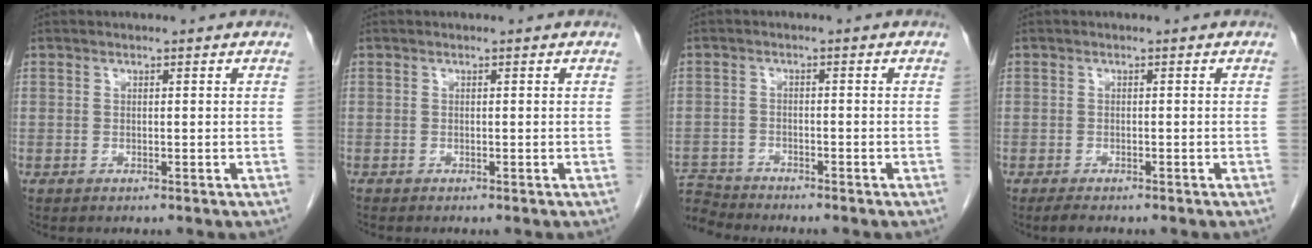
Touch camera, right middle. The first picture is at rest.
{"total": 0.0}
{"total": 5.4, "force": [-5.4, 0.1, -0.6], "torque": [0.010, -0.002, -0.103]}
{"total": 1.7, "force": [-1.4, 0.4, 0.9], "torque": [-0.028, -0.008, -0.022]}